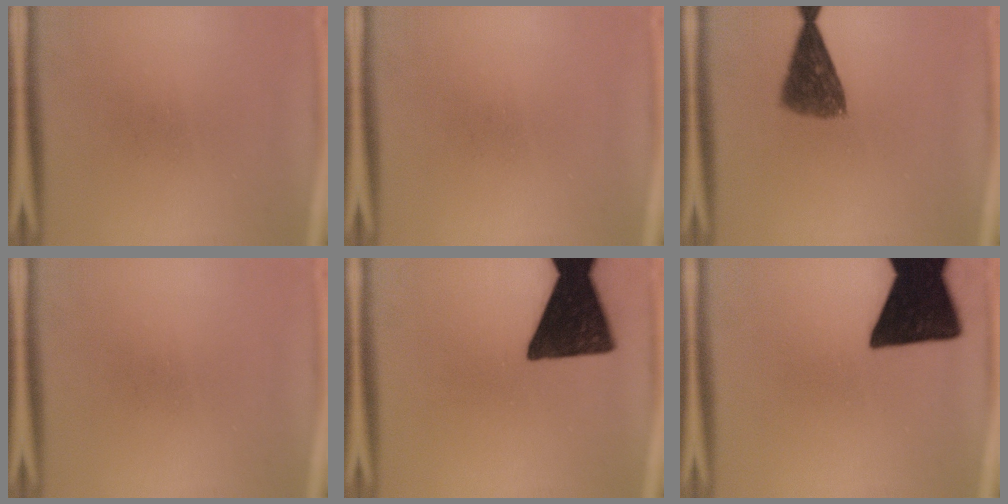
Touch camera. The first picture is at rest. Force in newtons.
{"total": 0.0}
{"total": 7.2}
{"total": 0.0}
{"total": 17.2}
{"total": 19.2}